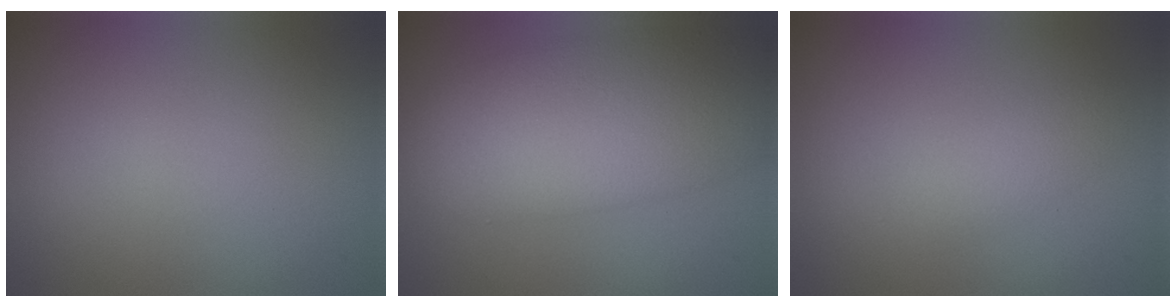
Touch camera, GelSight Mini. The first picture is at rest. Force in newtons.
{"total": 9.6, "press": 9.5, "slide": 0.7}
{"total": 1.6, "press": 1.6, "slide": 0.1}